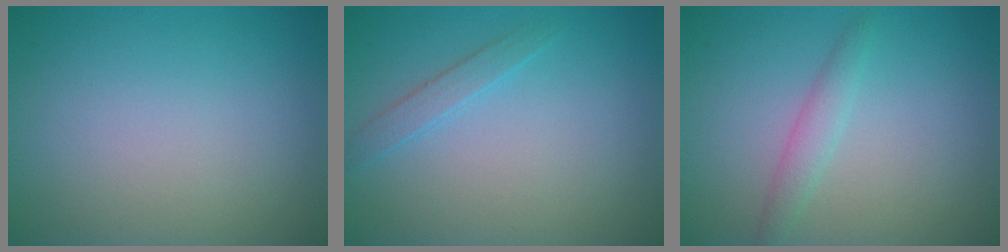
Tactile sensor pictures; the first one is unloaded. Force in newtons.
{"total": 1.4, "press": 1.4, "slide": 0.1}
{"total": 1.7, "press": 1.7, "slide": 0.1}